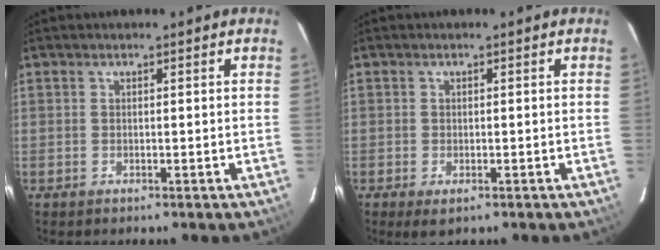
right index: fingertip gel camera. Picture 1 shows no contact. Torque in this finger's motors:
{"motor_torque": [0.24, -0.09, 0.06, 0.00]}